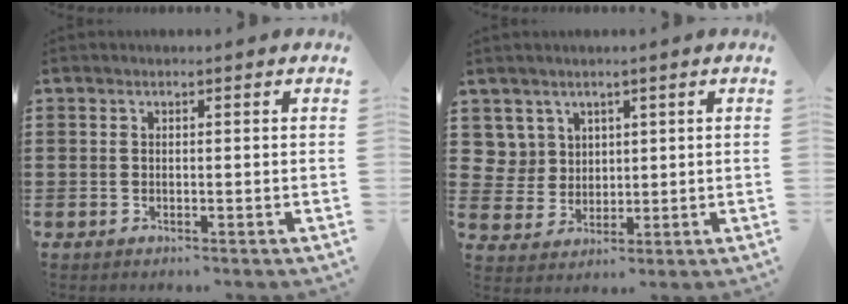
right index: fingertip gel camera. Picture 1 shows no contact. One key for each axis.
{"total": 4.7, "fx": 2.4, "fy": 4.0, "fz": 0.5, "tx": -0.033, "ty": 0.012, "tz": 0.045}